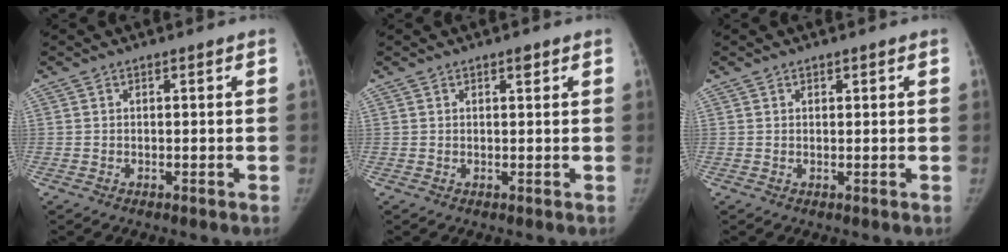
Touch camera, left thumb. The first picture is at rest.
{"total": 1.1, "force": [0.7, 0.5, 0.8], "torque": [-0.005, -0.001, 0.008]}
{"total": 0.6, "force": [0.3, 0.4, 0.2], "torque": [0.005, -0.001, 0.003]}